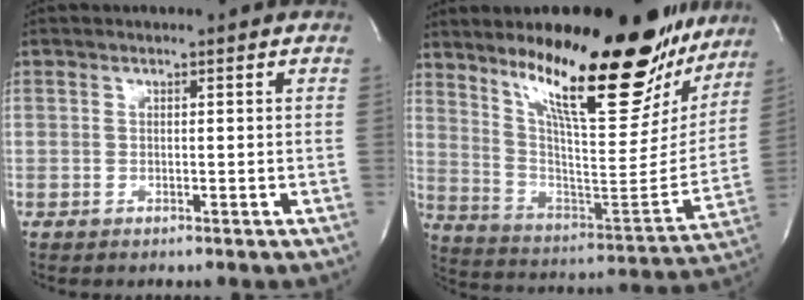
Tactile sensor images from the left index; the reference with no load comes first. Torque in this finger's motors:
{"motor_torque": [1.88, -0.25, 1.05, 0.21]}